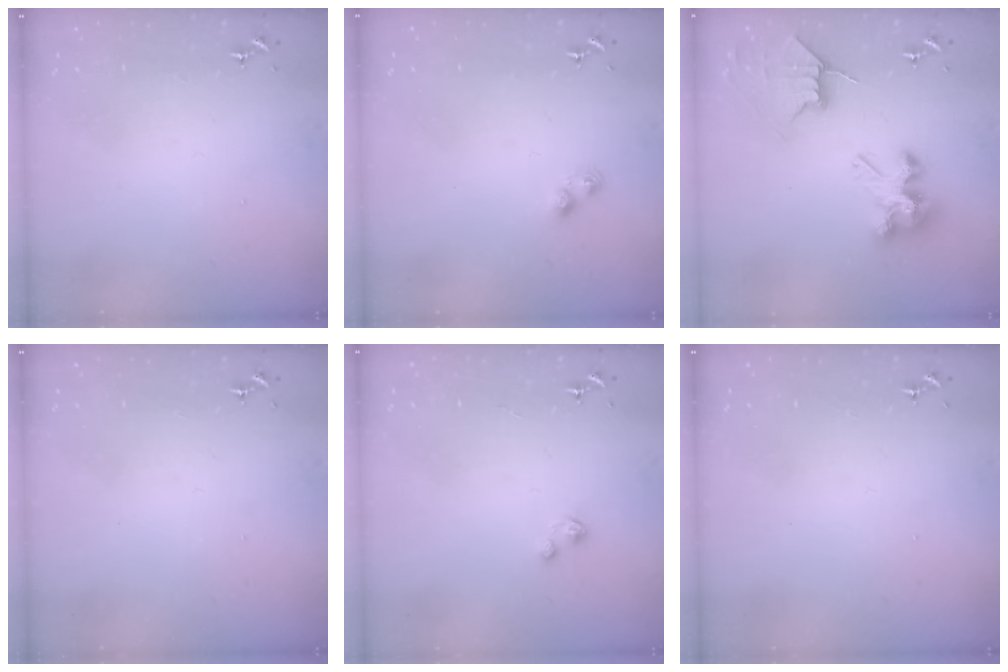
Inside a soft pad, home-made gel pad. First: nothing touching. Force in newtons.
{"total": 3.5, "press": 3.5, "slide": 0.2}
{"total": 9.2, "press": 9.0, "slide": 1.5}
{"total": 0.0}
{"total": 2.1, "press": 2.0, "slide": 0.5}
{"total": 0.0}